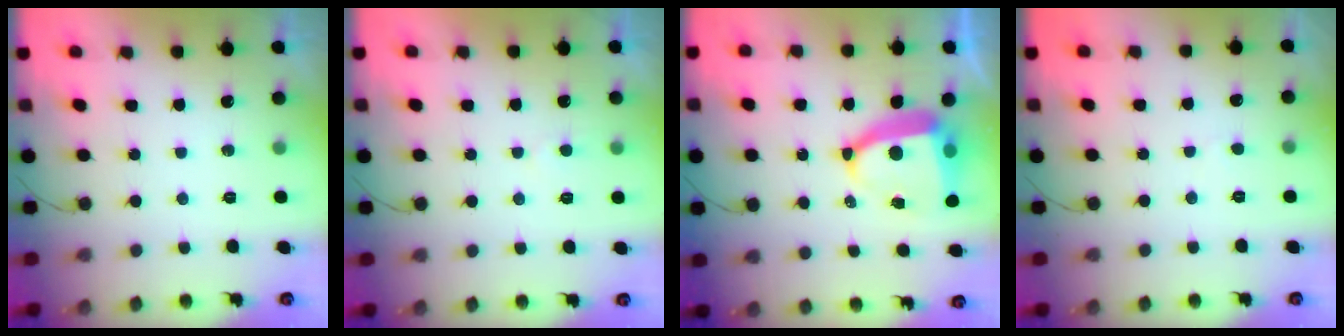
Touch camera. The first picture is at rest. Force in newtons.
{"total": 2.6, "press": 2.6, "slide": 0.4}
{"total": 10.2, "press": 10.1, "slide": 1.0}
{"total": 1.9, "press": 1.9, "slide": 0.2}